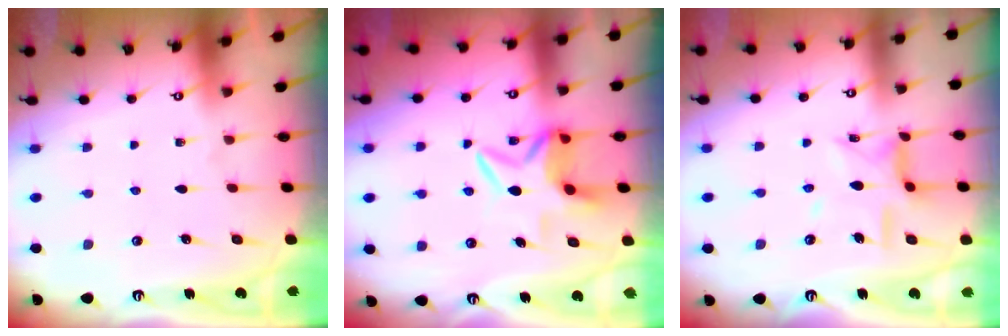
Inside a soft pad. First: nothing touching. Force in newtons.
{"total": 9.6, "press": 9.6, "slide": 1.2}
{"total": 10.4, "press": 10.4, "slide": 1.0}